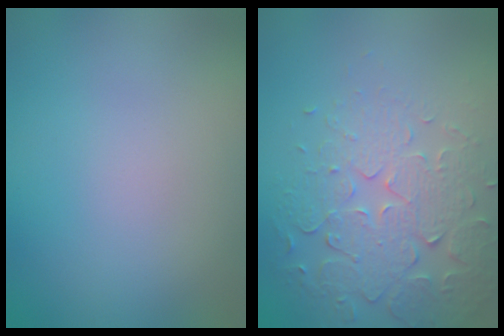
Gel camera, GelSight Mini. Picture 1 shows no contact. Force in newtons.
{"total": 5.1, "press": 4.4, "slide": 2.6}